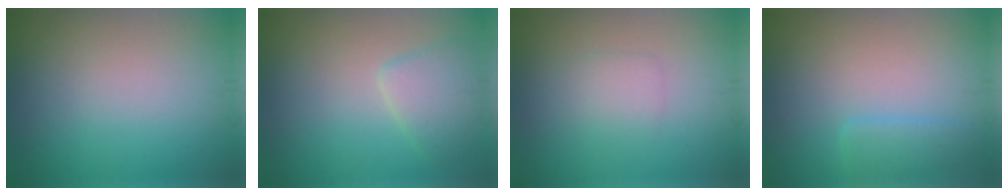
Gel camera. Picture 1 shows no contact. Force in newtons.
{"total": 2.6, "press": 2.6, "slide": 0.3}
{"total": 1.6, "press": 1.6, "slide": 0.1}
{"total": 1.8, "press": 1.8, "slide": 0.2}